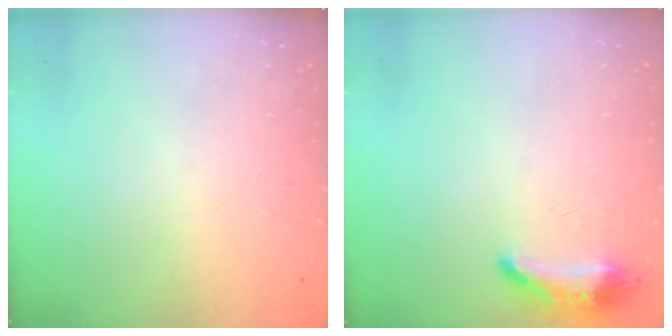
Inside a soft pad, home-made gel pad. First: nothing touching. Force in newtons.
{"total": 8.7, "press": 8.5, "slide": 2.0}